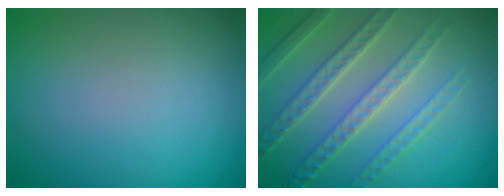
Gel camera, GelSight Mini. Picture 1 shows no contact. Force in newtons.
{"total": 4.5, "press": 4.4, "slide": 0.9}